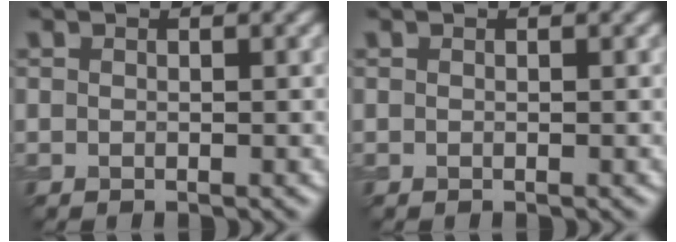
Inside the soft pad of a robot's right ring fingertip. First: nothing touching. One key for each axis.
{"total": 0.0}